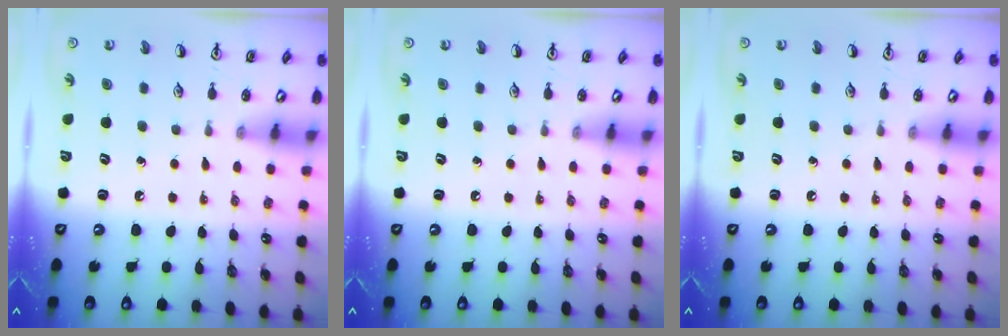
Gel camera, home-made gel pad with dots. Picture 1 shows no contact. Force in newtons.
{"total": 0.0}
{"total": 0.0}